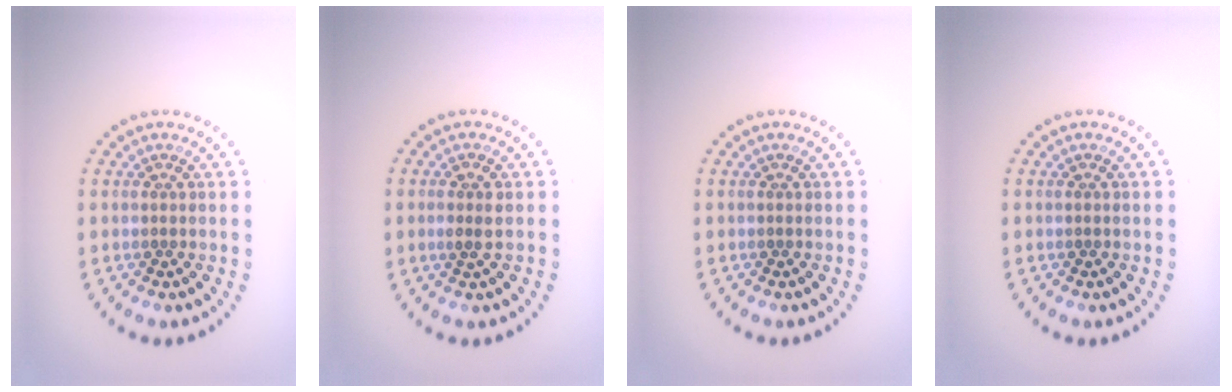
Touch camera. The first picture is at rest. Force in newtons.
{"total": 1.4, "press": 1.2, "slide": 0.6}
{"total": 0.0}
{"total": 0.0}